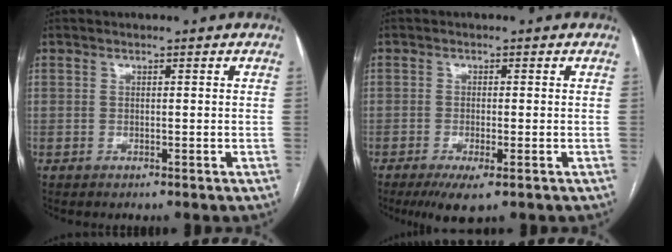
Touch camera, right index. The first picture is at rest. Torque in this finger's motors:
{"motor_torque": [0.76, -0.33, 0.24, 0.06]}